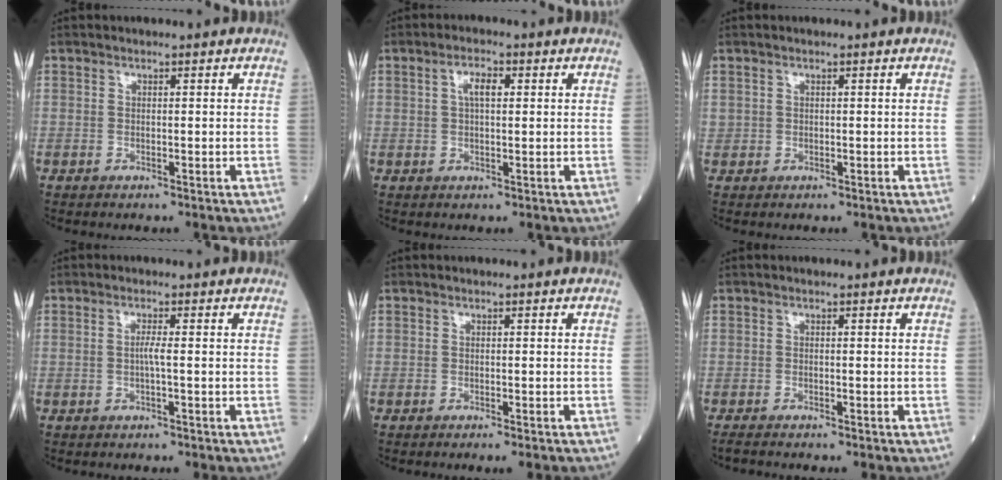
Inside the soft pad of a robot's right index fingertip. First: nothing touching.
{"total": 3.2, "force": [0.9, 1.1, 2.9], "torque": [-0.056, 0.007, 0.016]}
{"total": 0.6, "force": [0.2, 0.6, 0.1], "torque": [0.009, 0.005, 0.002]}
{"total": 1.4, "force": [-0.2, -0.2, 1.3], "torque": [-0.027, 0.000, -0.006]}
{"total": 1.8, "force": [-1.5, -0.3, 0.9], "torque": [-0.008, 0.000, -0.021]}
{"total": 1.8, "force": [-1.6, -0.1, 0.8], "torque": [-0.017, -0.004, -0.024]}